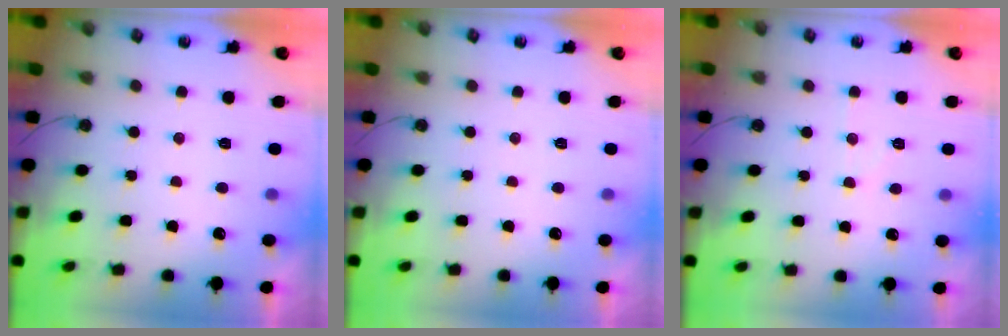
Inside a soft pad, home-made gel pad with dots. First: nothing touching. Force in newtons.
{"total": 0.0}
{"total": 4.9, "press": 4.8, "slide": 0.9}